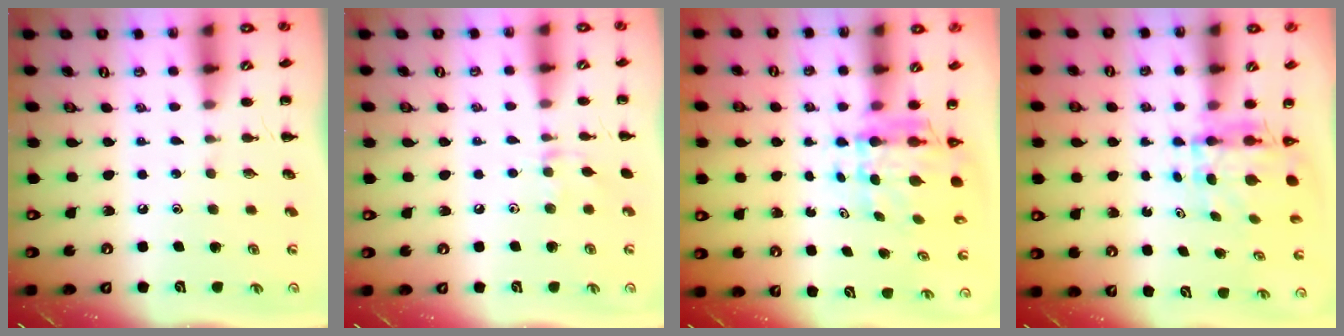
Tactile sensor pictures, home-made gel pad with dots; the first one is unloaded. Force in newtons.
{"total": 4.9, "press": 4.7, "slide": 1.3}
{"total": 6.0, "press": 5.9, "slide": 1.4}
{"total": 5.2, "press": 5.1, "slide": 0.8}